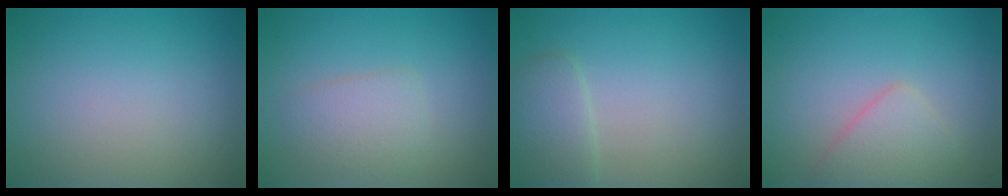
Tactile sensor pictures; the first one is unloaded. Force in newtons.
{"total": 2.5, "press": 2.5, "slide": 0.1}
{"total": 2.4, "press": 2.4, "slide": 0.1}
{"total": 2.7, "press": 2.7, "slide": 0.1}